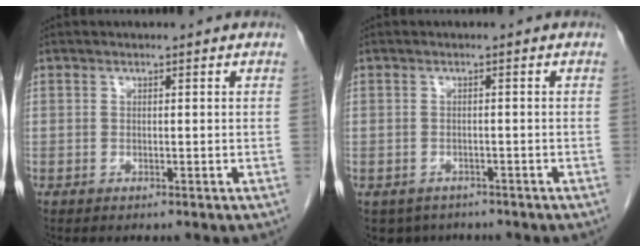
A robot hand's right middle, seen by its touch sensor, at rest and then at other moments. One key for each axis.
{"total": 4.2, "fx": -3.2, "fy": 2.7, "fz": 0.5, "tx": 0.000, "ty": 0.003, "tz": -0.044}